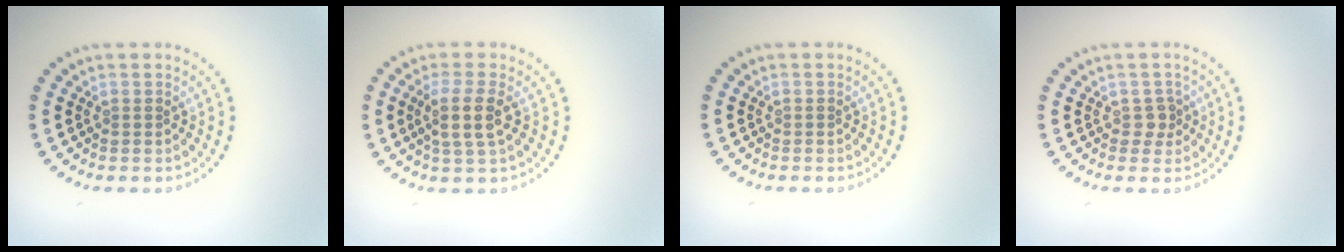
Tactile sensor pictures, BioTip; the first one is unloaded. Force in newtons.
{"total": 2.8, "press": 2.5, "slide": 1.2}
{"total": 0.0}
{"total": 1.3, "press": 1.1, "slide": 0.7}